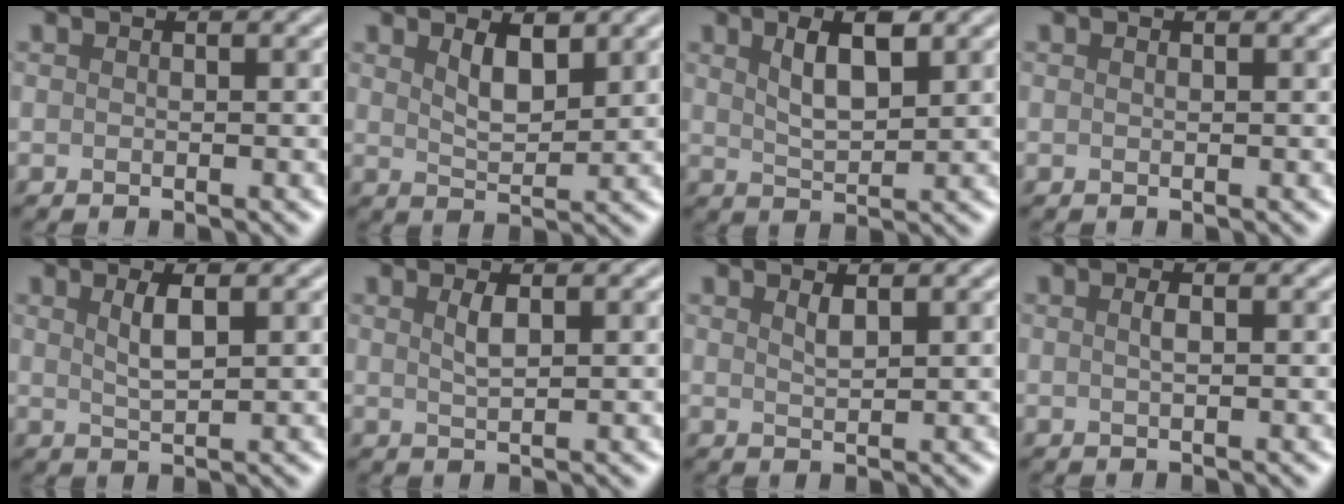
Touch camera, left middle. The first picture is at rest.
{"total": 2.8, "force": [1.6, 1.2, 2.0], "torque": [-0.042, -0.005, 0.032]}
{"total": 4.2, "force": [1.9, 1.6, 3.4], "torque": [-0.066, 0.003, 0.035]}
{"total": 0.0}
{"total": 2.3, "force": [1.0, 0.6, 2.0], "torque": [-0.036, 0.001, 0.020]}
{"total": 1.5, "force": [0.7, 0.4, 1.3], "torque": [-0.028, -0.001, 0.014]}
{"total": 1.3, "force": [0.9, 0.3, 0.9], "torque": [-0.018, 0.000, 0.016]}
{"total": 0.9, "force": [0.2, 0.2, 0.8], "torque": [-0.017, 0.004, 0.003]}